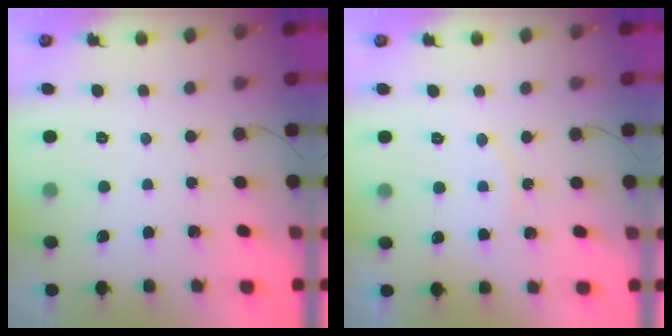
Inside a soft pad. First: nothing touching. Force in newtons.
{"total": 5.2, "press": 5.2, "slide": 0.2}